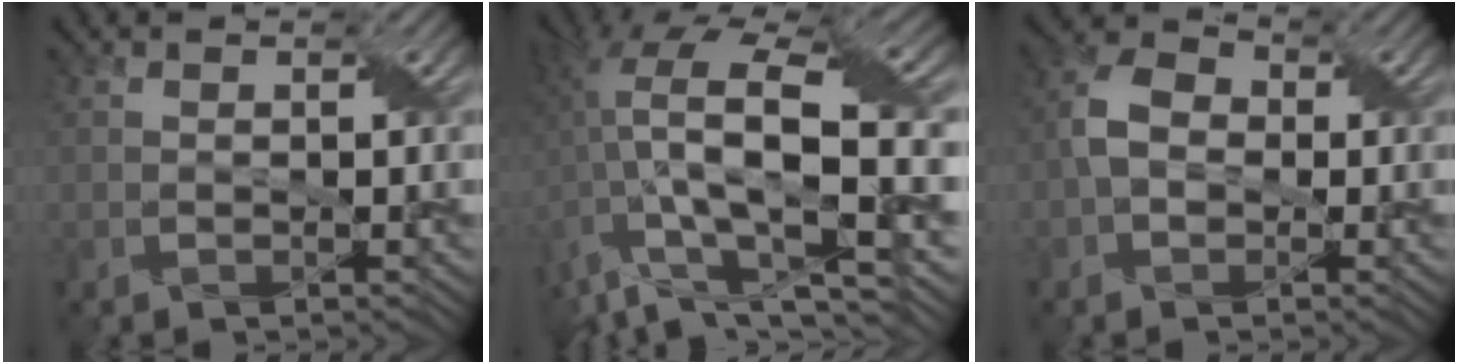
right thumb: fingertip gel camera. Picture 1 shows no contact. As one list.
[{"total": 17.0, "force": [-1.5, 7.9, 15.0], "torque": [-0.305, -0.031, -0.006]}, {"total": 4.6, "force": [-0.7, 3.5, 3.0], "torque": [-0.066, 0.010, -0.021]}]